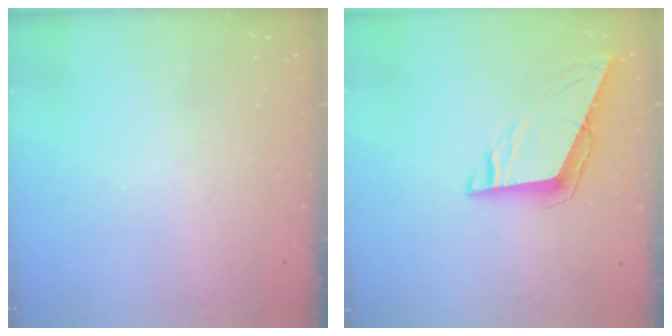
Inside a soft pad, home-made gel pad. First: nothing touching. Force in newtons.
{"total": 7.5, "press": 7.5, "slide": 0.3}